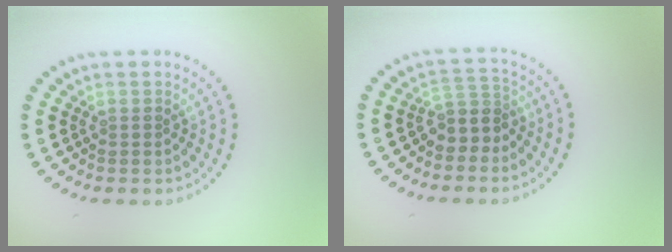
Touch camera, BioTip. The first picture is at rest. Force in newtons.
{"total": 2.7, "press": 2.0, "slide": 1.7}